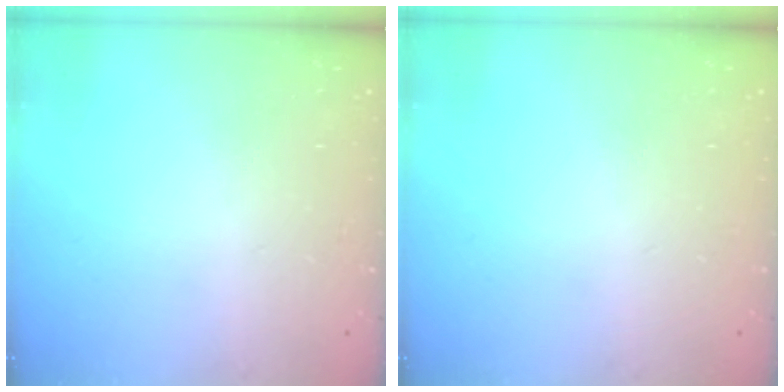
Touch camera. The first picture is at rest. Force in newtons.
{"total": 0.0}